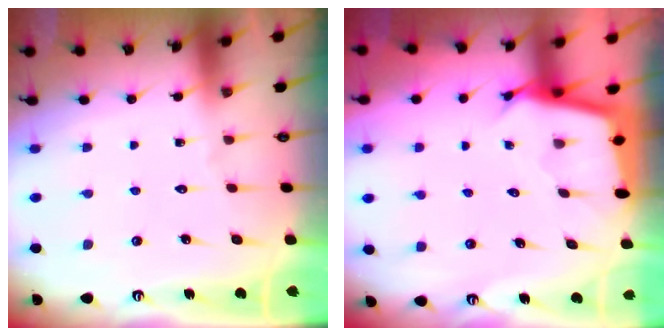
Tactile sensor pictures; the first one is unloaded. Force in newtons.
{"total": 2.5, "press": 2.5, "slide": 0.1}